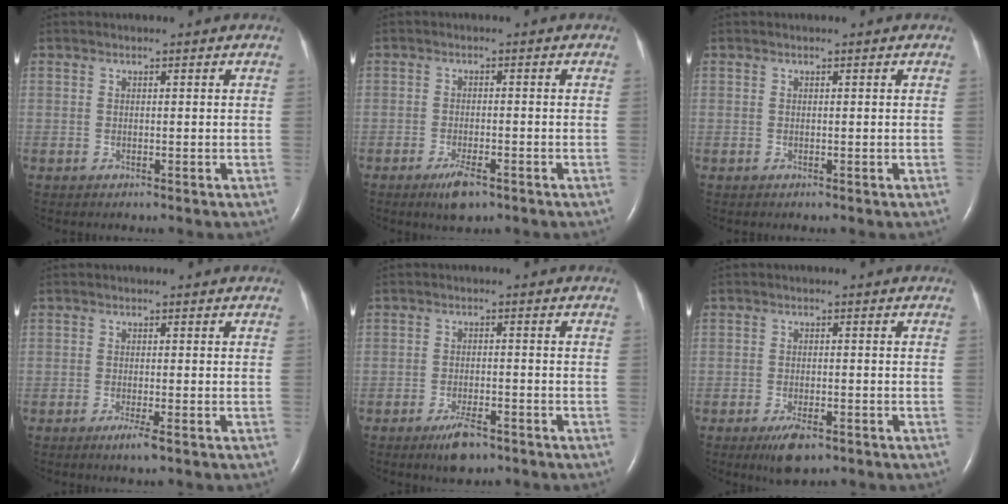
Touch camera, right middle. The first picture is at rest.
{"total": 3.8, "force": [-2.4, 1.0, 2.8], "torque": [-0.056, -0.004, -0.039]}
{"total": 0.0}
{"total": 2.1, "force": [-1.2, -0.1, 1.7], "torque": [-0.034, -0.006, -0.023]}
{"total": 4.3, "force": [-3.0, 1.3, 2.8], "torque": [-0.058, -0.003, -0.049]}
{"total": 4.2, "force": [-2.6, 1.4, 3.0], "torque": [-0.059, -0.006, -0.039]}